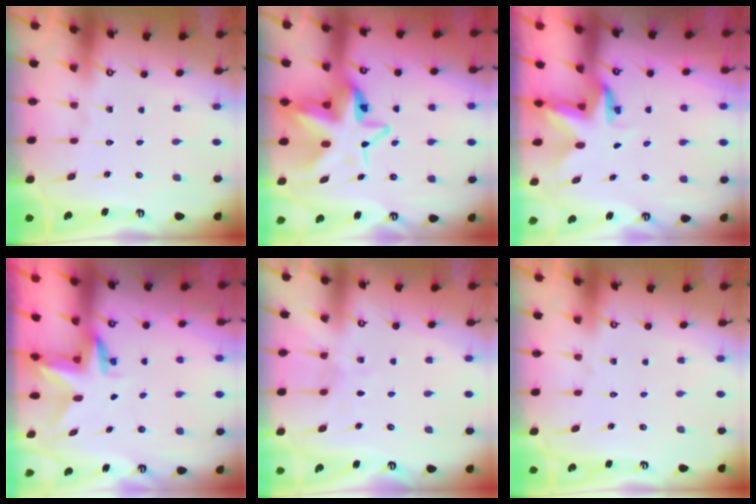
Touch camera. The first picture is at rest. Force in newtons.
{"total": 14.7, "press": 14.5, "slide": 2.2}
{"total": 2.9, "press": 2.9, "slide": 0.2}
{"total": 3.1, "press": 3.1, "slide": 0.3}
{"total": 3.8, "press": 3.7, "slide": 0.5}
{"total": 0.0}